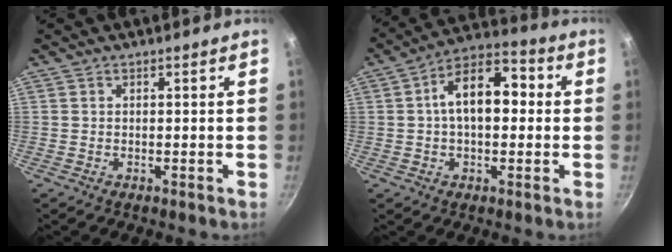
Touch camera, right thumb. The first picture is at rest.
{"total": 12.8, "force": [1.2, 7.4, 10.4], "torque": [-0.154, 0.035, 0.008]}